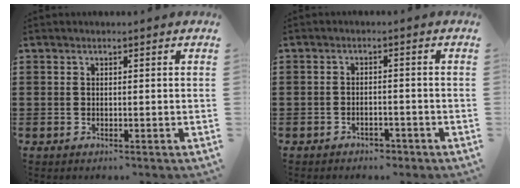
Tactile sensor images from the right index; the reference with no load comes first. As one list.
[{"total": 1.8, "force": [-1.8, 0.3, 0.2], "torque": [-0.012, -0.002, -0.036]}]